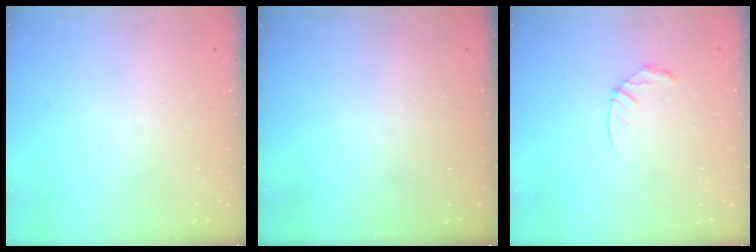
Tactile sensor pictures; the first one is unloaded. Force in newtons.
{"total": 0.0}
{"total": 4.7, "press": 4.7, "slide": 0.4}